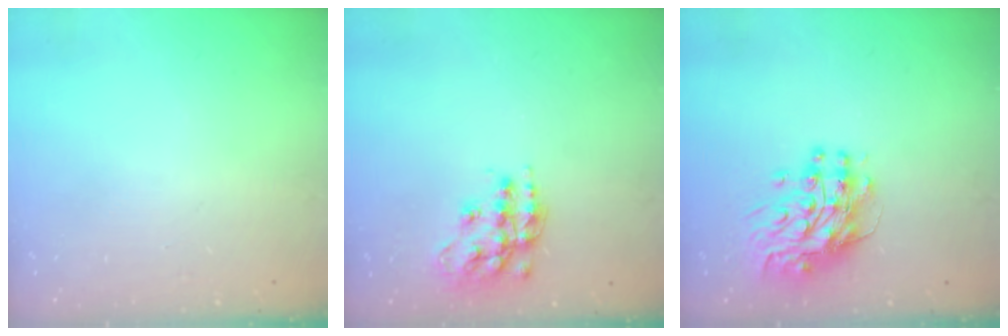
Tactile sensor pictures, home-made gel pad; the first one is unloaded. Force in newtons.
{"total": 16.1, "press": 16.1, "slide": 1.0}
{"total": 12.5, "press": 12.5, "slide": 1.1}